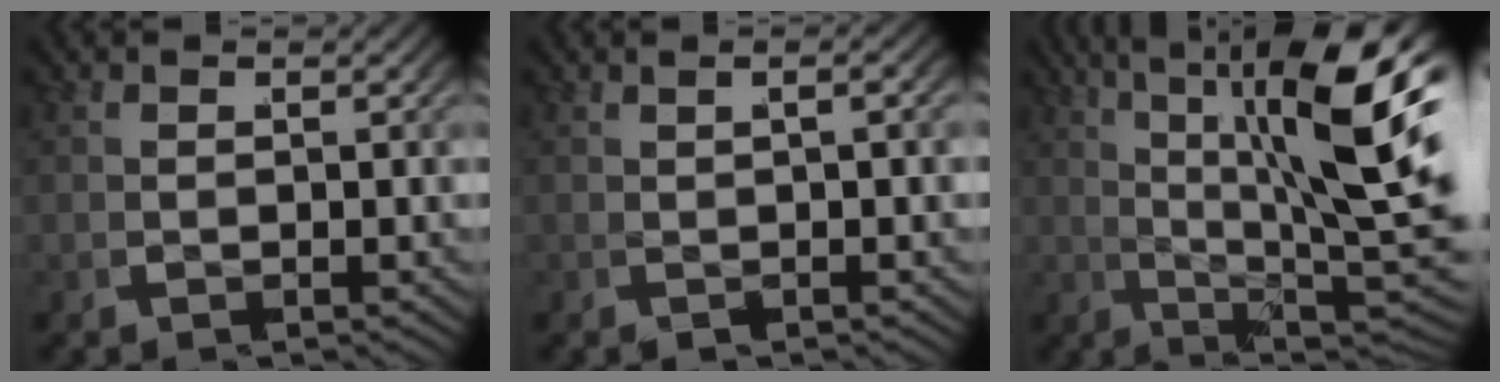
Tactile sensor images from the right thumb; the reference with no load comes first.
{"total": 3.5, "force": [0.6, 1.7, 3.0], "torque": [-0.040, 0.009, 0.001]}
{"total": 13.1, "force": [1.2, 5.8, 11.6], "torque": [-0.164, -0.031, 0.024]}